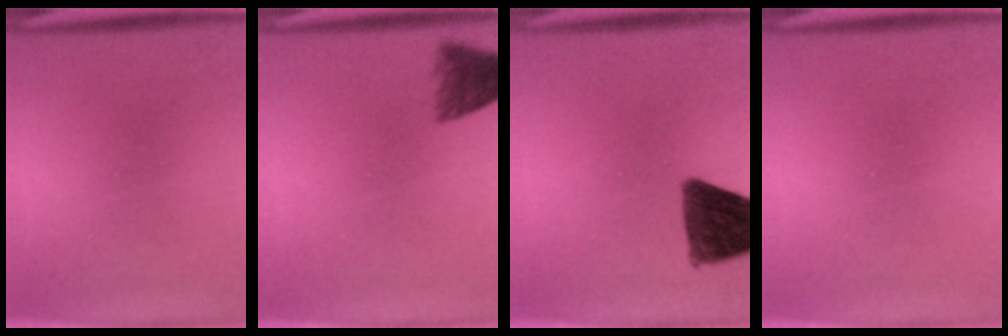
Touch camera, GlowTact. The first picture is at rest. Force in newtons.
{"total": 4.0}
{"total": 11.4}
{"total": 0.0}